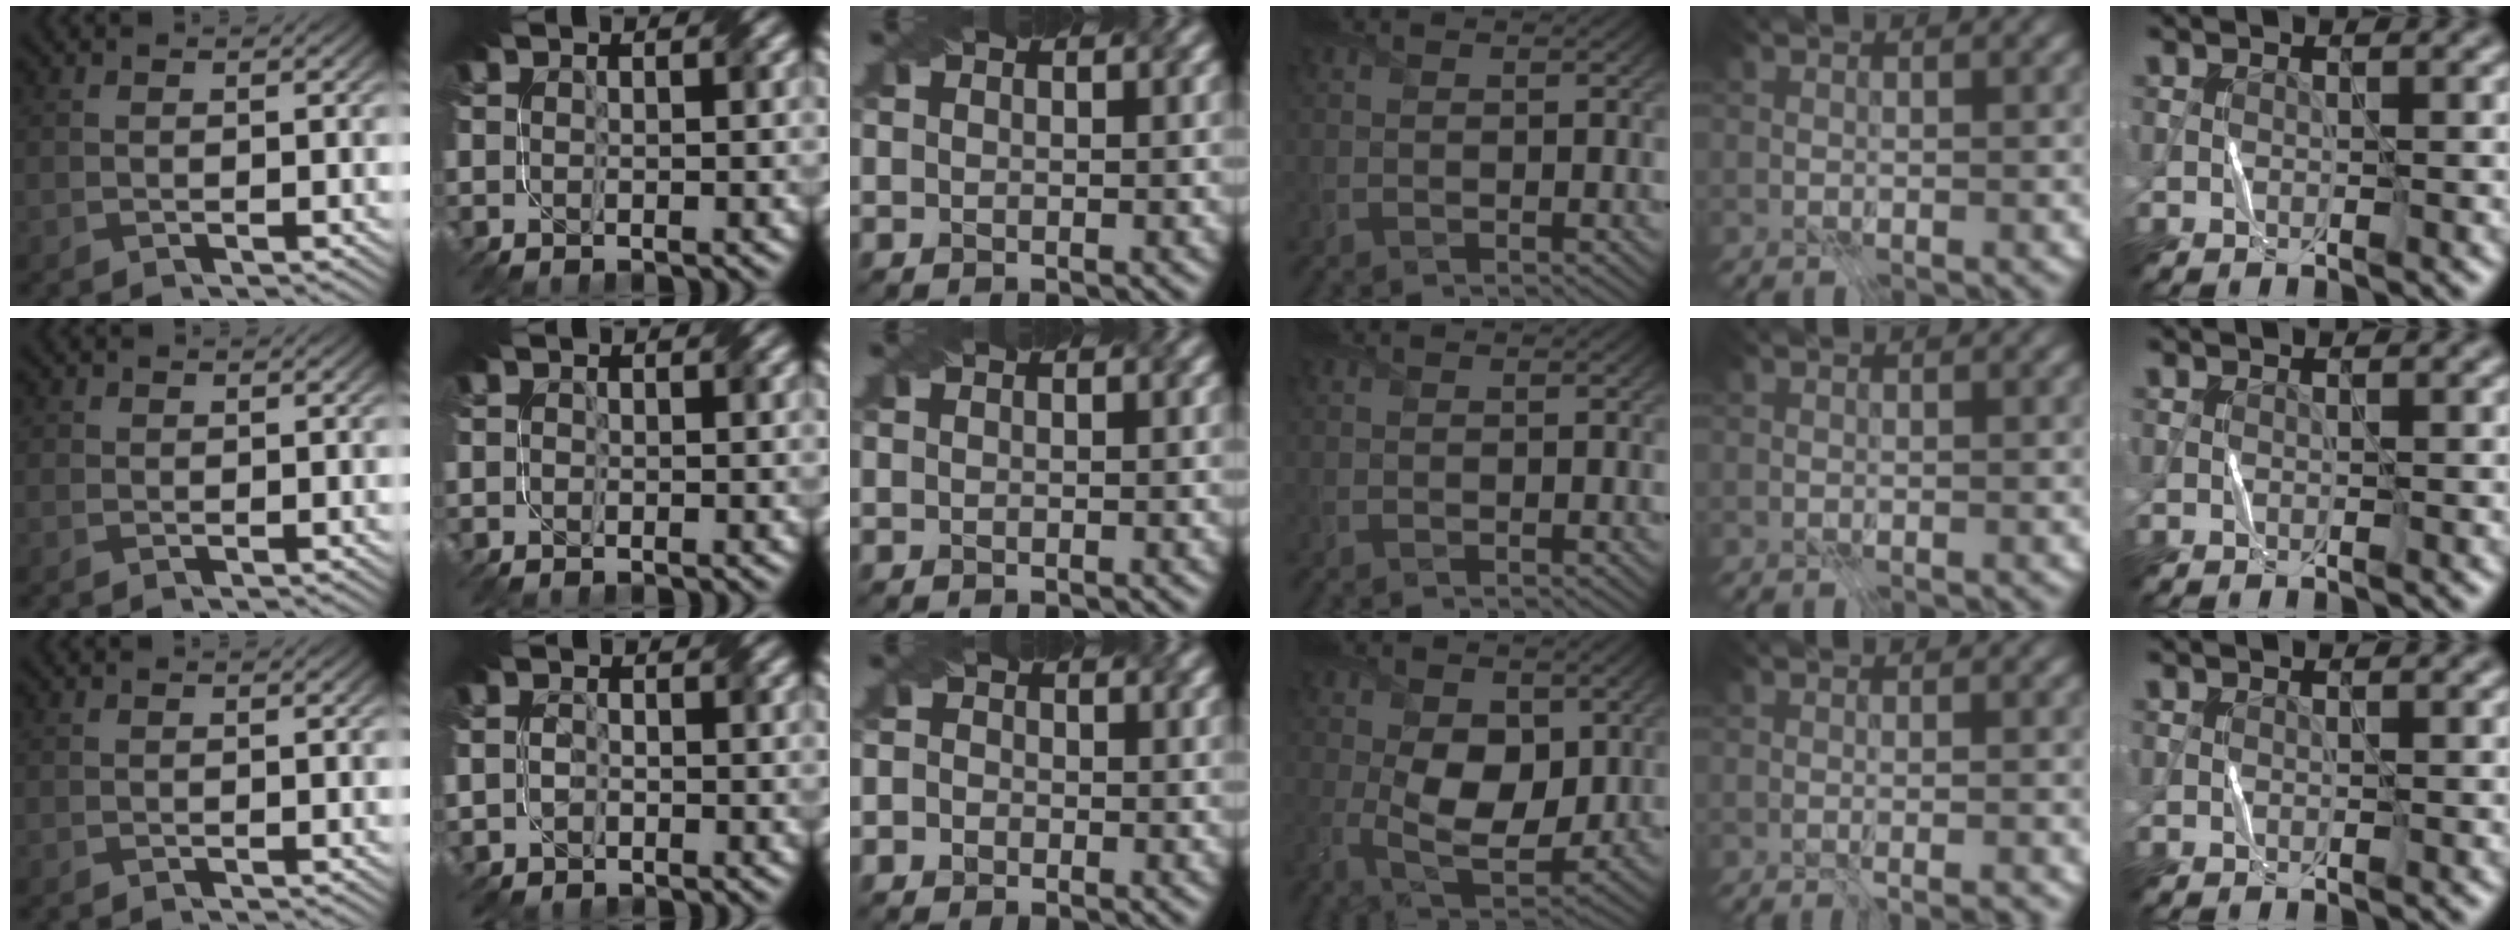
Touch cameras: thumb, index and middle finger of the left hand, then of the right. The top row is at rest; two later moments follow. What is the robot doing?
{"motion": "fold", "object": "paper"}